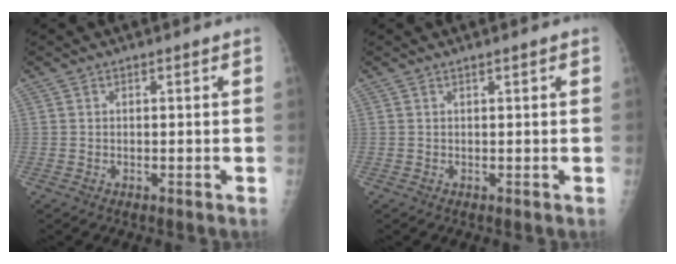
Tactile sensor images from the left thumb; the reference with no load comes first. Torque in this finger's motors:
{"motor_torque": [-0.37, -0.16, -0.28, -0.21, 0.07]}